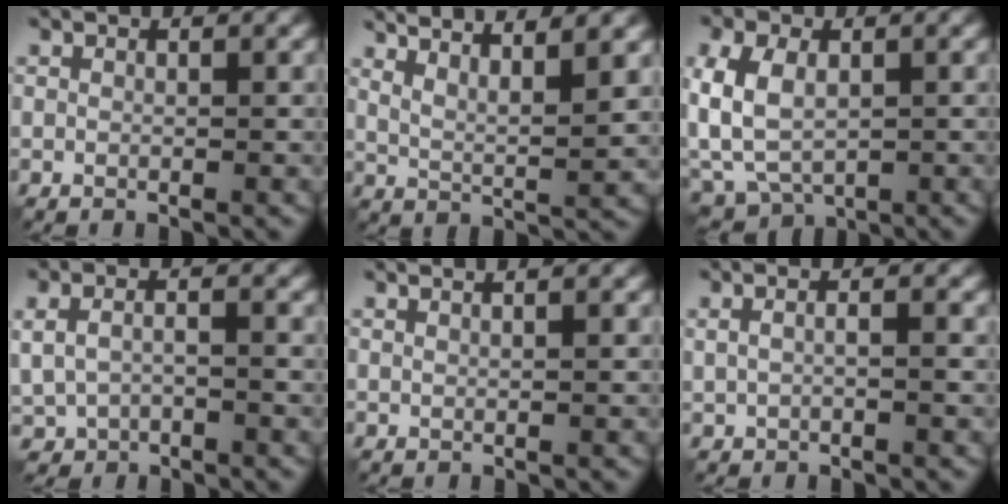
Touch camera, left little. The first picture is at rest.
{"total": 6.9, "force": [4.9, 1.3, 4.7], "torque": [-0.079, 0.013, 0.068]}
{"total": 7.3, "force": [-0.2, 4.4, 5.8], "torque": [-0.137, 0.003, -0.012]}
{"total": 3.4, "force": [-0.3, 2.3, 2.5], "torque": [-0.058, -0.002, 0.000]}
{"total": 2.0, "force": [1.3, 0.7, 1.3], "torque": [-0.003, 0.006, -0.001]}
{"total": 2.3, "force": [0.4, 1.1, 2.0], "torque": [-0.029, 0.007, -0.001]}